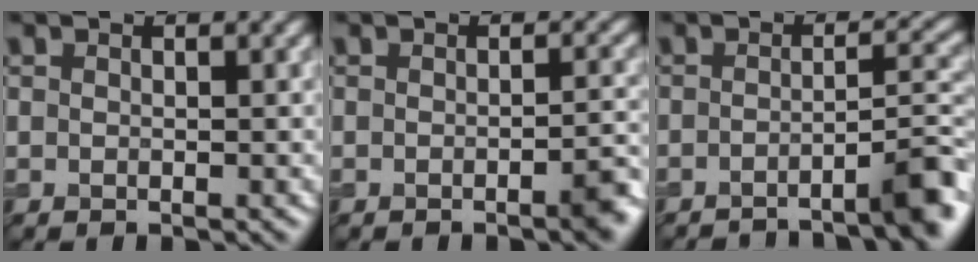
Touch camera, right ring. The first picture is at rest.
{"total": 2.4, "force": [-1.1, 0.5, 2.1], "torque": [-0.022, 0.003, -0.021]}
{"total": 5.4, "force": [-3.8, 0.8, 3.8], "torque": [-0.038, 0.012, -0.059]}